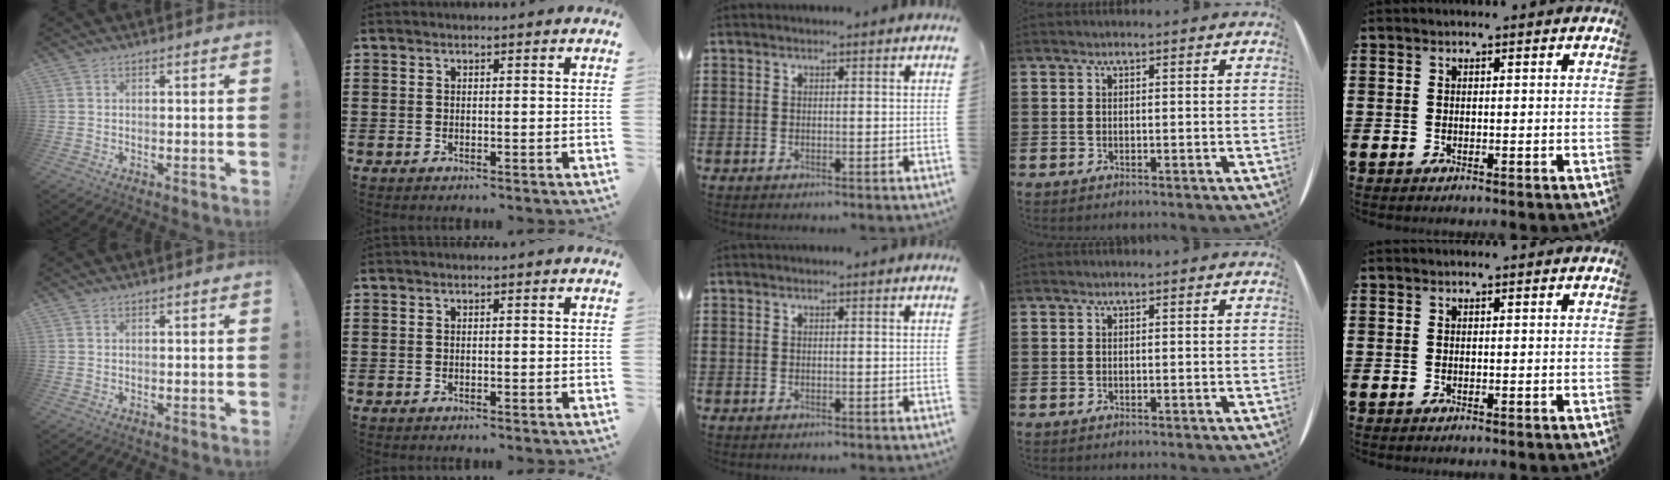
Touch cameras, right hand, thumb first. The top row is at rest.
{}